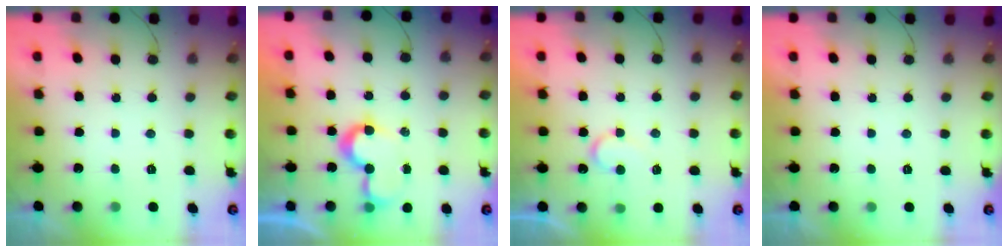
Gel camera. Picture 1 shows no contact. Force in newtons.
{"total": 7.8, "press": 7.8, "slide": 0.1}
{"total": 7.1, "press": 7.1, "slide": 0.5}
{"total": 1.7, "press": 1.7, "slide": 0.0}